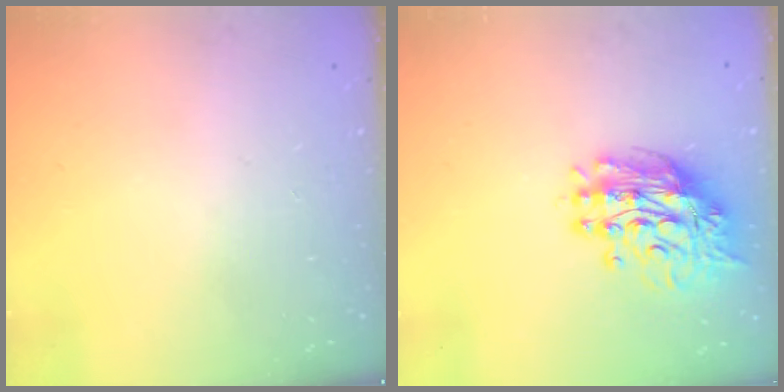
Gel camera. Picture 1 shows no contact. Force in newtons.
{"total": 14.5, "press": 14.4, "slide": 1.3}